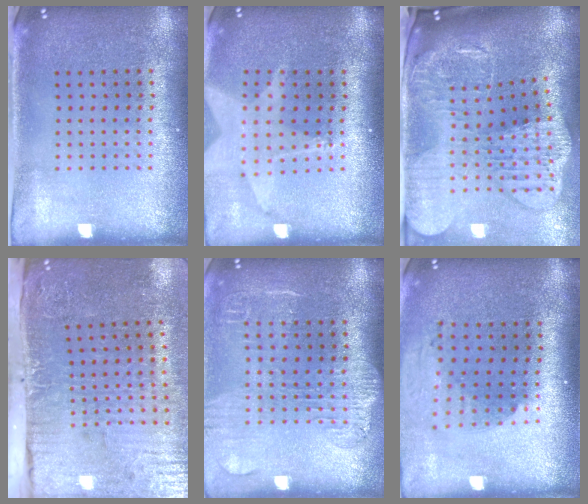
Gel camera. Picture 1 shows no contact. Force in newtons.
{"total": 2.0, "press": 1.6, "slide": 1.3}
{"total": 4.3, "press": 3.3, "slide": 2.8}
{"total": 4.9, "press": 4.0, "slide": 2.9}
{"total": 1.9, "press": 1.6, "slide": 1.0}
{"total": 2.0, "press": 1.5, "slide": 1.4}